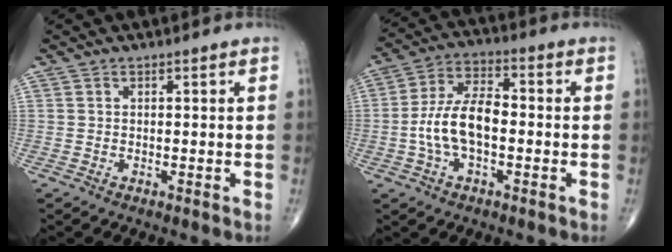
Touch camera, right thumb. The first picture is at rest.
{"total": 11.0, "force": [-1.7, 5.5, 9.4], "torque": [-0.185, 0.033, -0.039]}